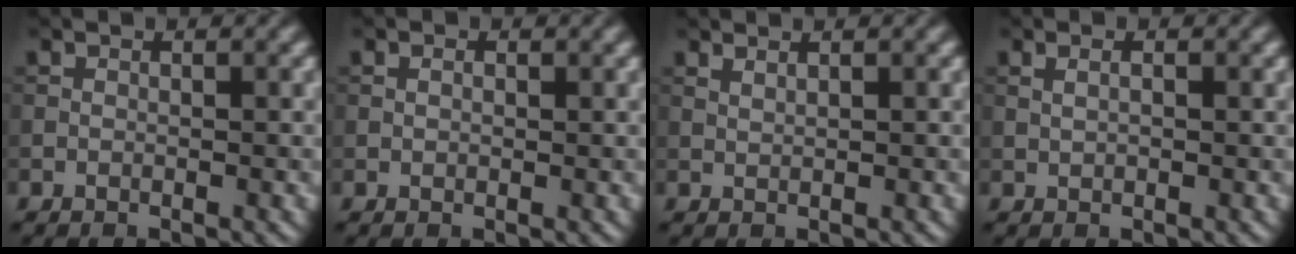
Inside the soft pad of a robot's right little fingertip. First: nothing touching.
{"total": 0.9, "force": [0.3, 0.7, 0.5], "torque": [-0.008, -0.003, 0.004]}
{"total": 0.8, "force": [0.7, 0.2, 0.4], "torque": [-0.008, 0.000, 0.012]}
{"total": 1.4, "force": [0.6, 0.7, 1.0], "torque": [-0.018, -0.005, 0.010]}